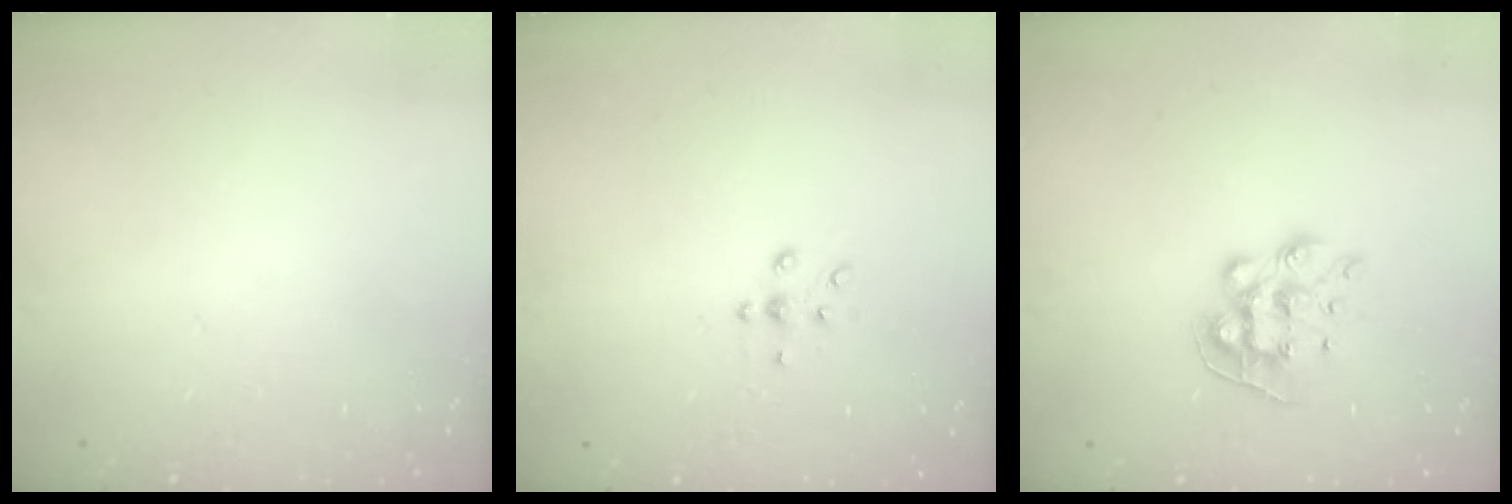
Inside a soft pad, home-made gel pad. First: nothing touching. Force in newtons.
{"total": 5.8, "press": 5.5, "slide": 2.0}
{"total": 10.8, "press": 10.8, "slide": 0.9}